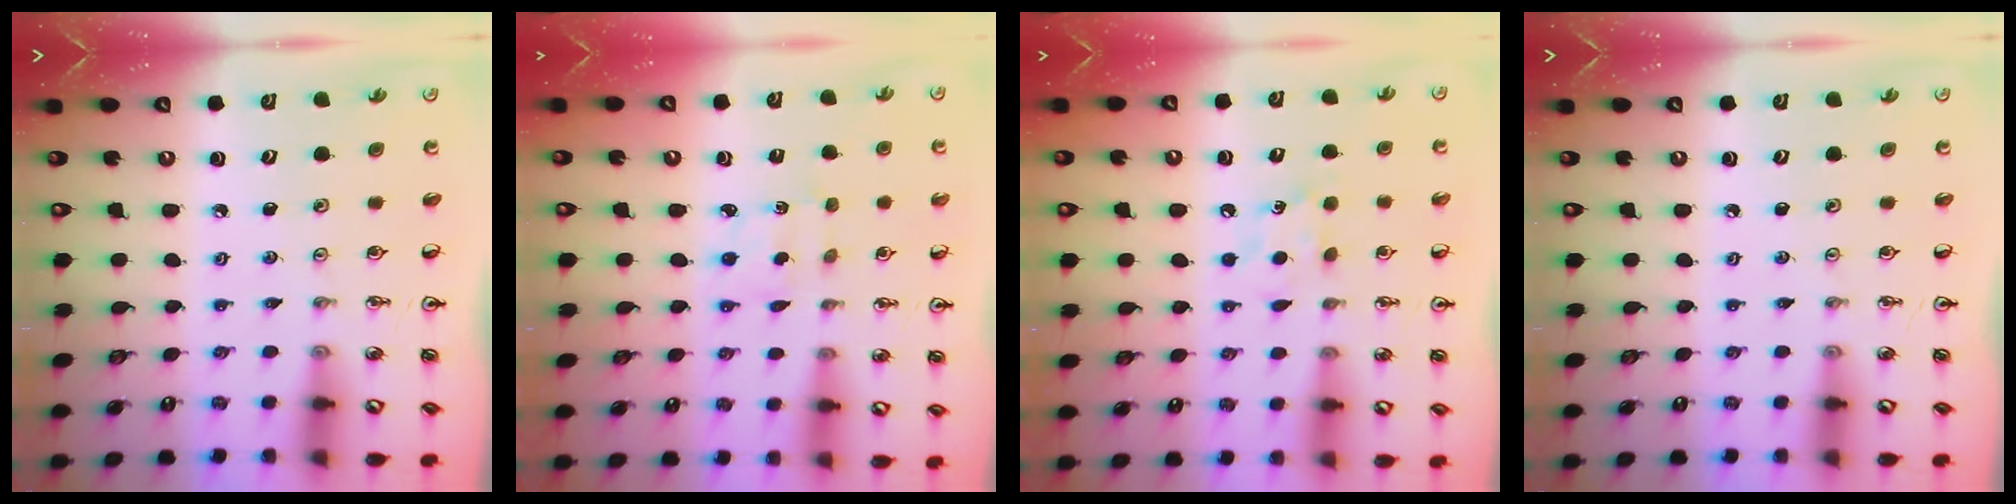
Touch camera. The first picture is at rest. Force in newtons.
{"total": 1.8, "press": 1.6, "slide": 0.7}
{"total": 5.7, "press": 5.7, "slide": 0.6}
{"total": 0.0}